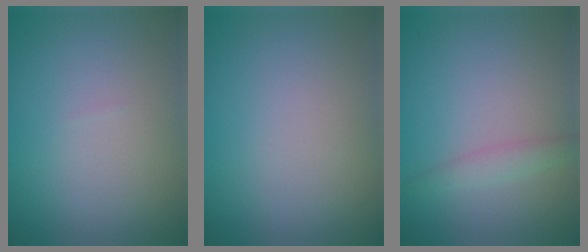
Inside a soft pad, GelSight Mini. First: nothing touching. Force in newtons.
{"total": 0.0}
{"total": 1.4, "press": 1.4, "slide": 0.0}